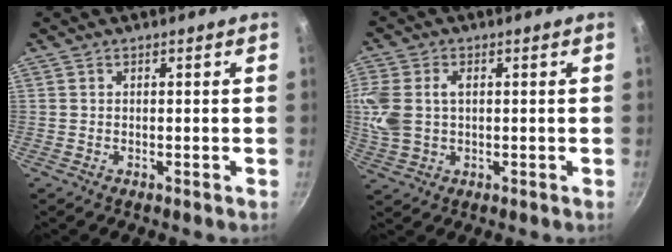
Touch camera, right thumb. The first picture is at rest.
{"total": 10.2, "force": [1.5, 7.0, 7.3], "torque": [-0.158, 0.009, 0.028]}